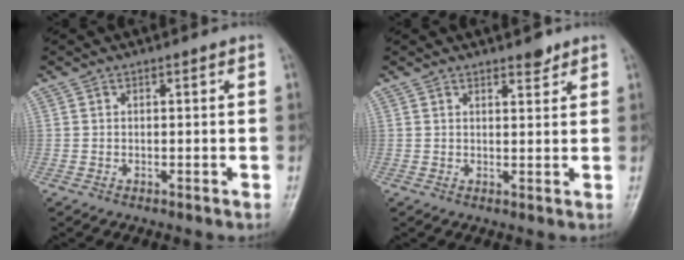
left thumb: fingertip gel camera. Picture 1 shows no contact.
{"total": 2.3, "force": [1.9, 0.8, 1.0], "torque": [-0.005, -0.014, 0.028]}